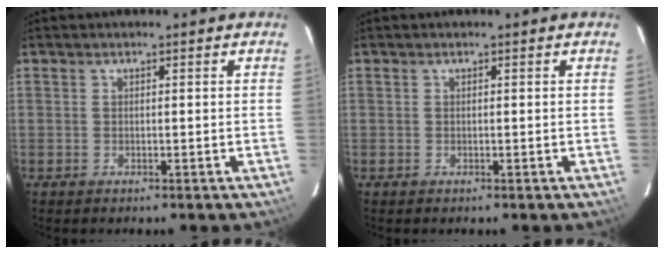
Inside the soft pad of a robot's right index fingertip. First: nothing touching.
{"total": 0.0}